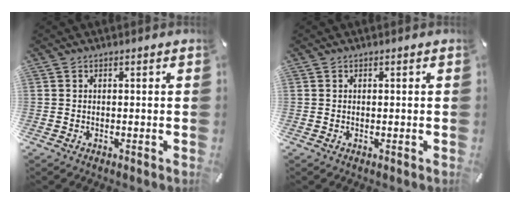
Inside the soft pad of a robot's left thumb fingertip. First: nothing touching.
{"total": 0.0}